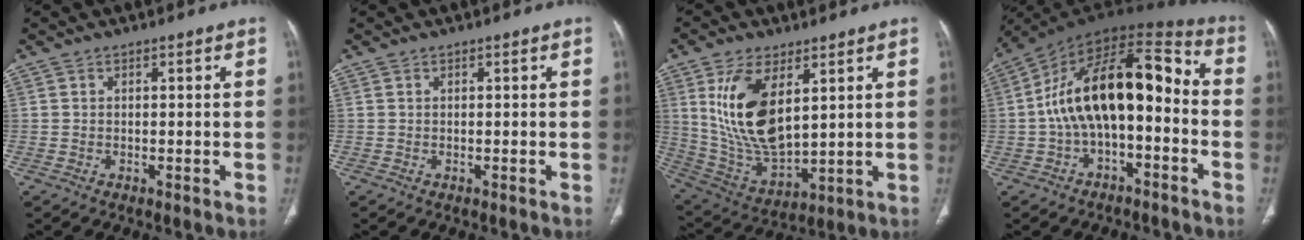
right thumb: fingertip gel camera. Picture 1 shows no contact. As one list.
[{"total": 0.0}, {"total": 16.7, "force": [5.3, 8.4, 13.4], "torque": [-0.248, -0.025, 0.120]}, {"total": 18.7, "force": [-2.0, 9.7, 15.9], "torque": [-0.250, 0.072, -0.037]}]